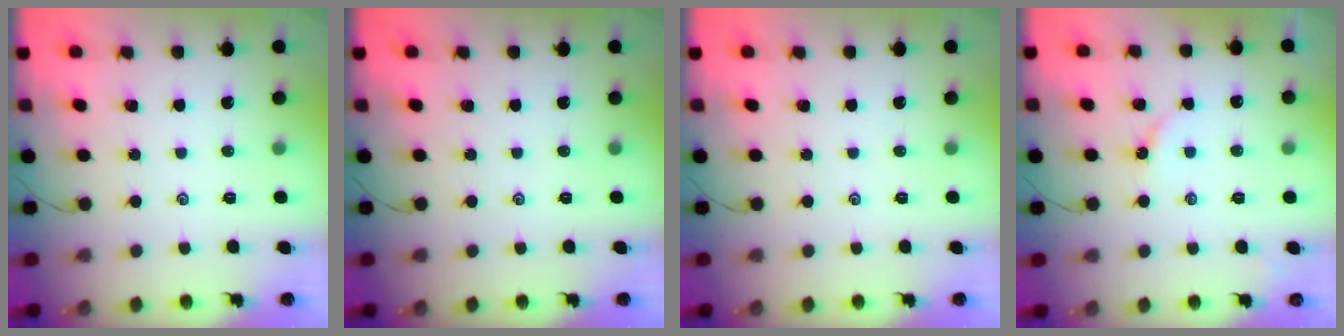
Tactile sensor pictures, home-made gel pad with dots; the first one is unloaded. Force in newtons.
{"total": 0.0}
{"total": 0.0}
{"total": 2.5, "press": 2.5, "slide": 0.4}